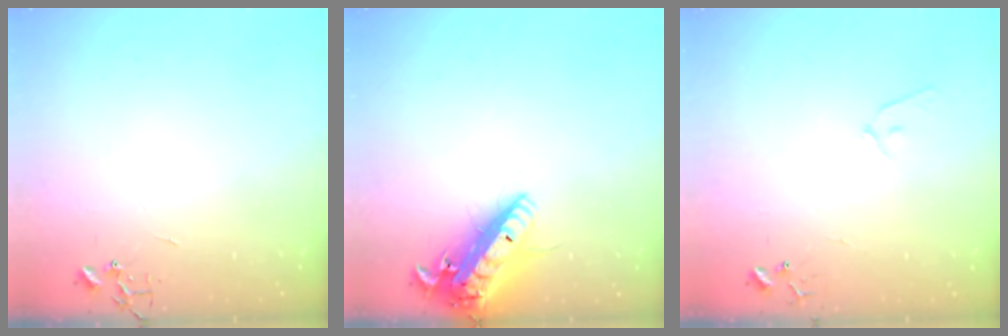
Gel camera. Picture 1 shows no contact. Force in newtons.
{"total": 17.1, "press": 16.8, "slide": 3.3}
{"total": 8.1, "press": 8.0, "slide": 0.8}